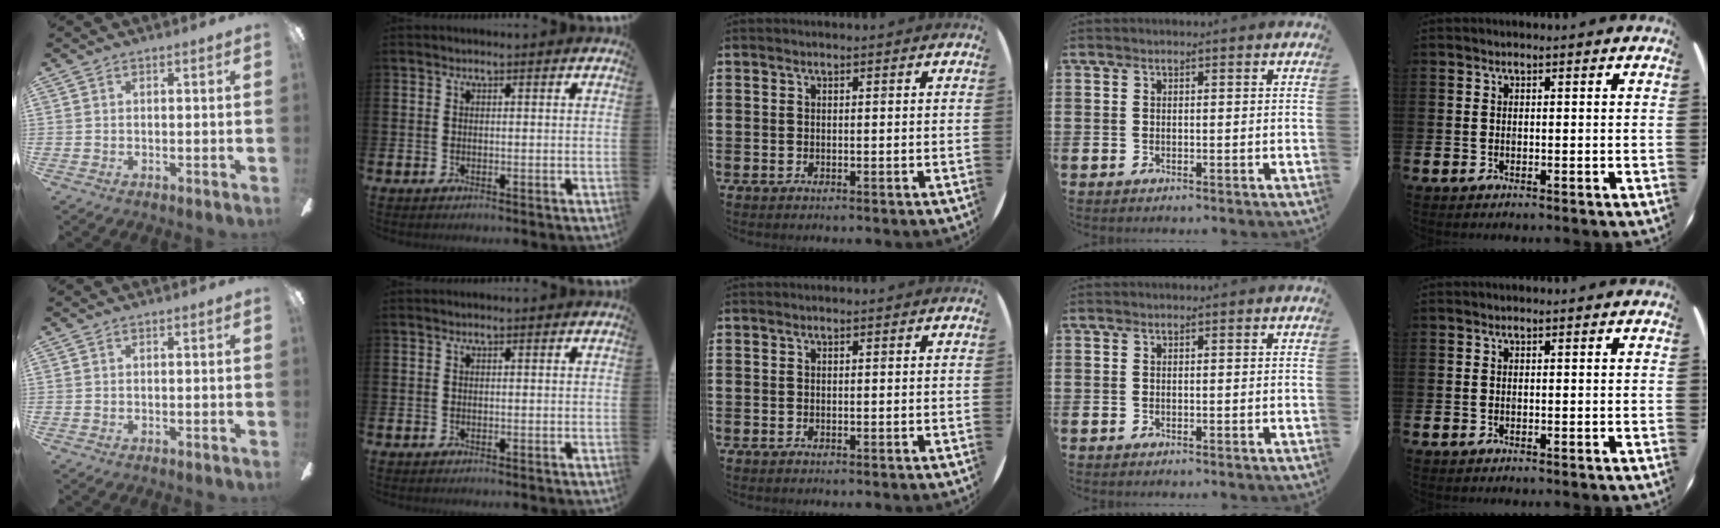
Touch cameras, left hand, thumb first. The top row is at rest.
{}